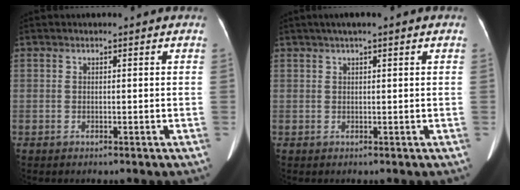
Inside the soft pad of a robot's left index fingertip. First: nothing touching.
{"total": 2.6, "force": [1.6, -0.1, 2.1], "torque": [-0.043, 0.019, 0.028]}